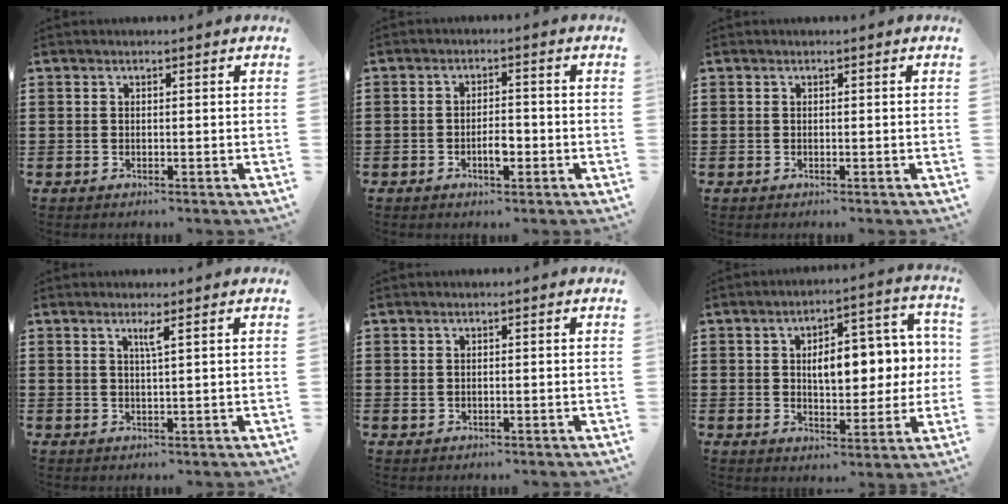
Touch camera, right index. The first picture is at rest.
{"total": 3.5, "force": [-1.3, 1.3, 3.0], "torque": [-0.061, 0.001, -0.025]}
{"total": 0.0}
{"total": 1.9, "force": [0.9, -0.3, 1.6], "torque": [-0.033, -0.005, 0.012]}
{"total": 0.6, "force": [0.0, 0.3, 0.5], "torque": [-0.011, 0.002, 0.000]}
{"total": 8.7, "force": [0.9, 4.6, 7.4], "torque": [-0.115, 0.002, 0.007]}